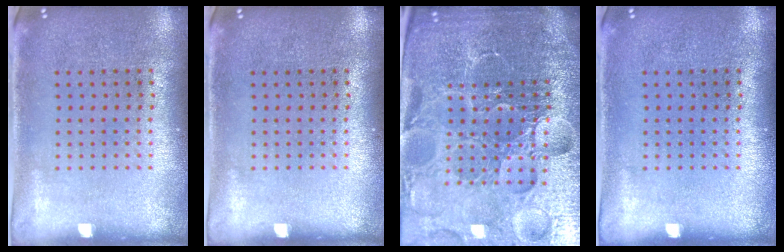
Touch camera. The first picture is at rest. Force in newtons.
{"total": 0.0}
{"total": 6.7, "press": 5.9, "slide": 3.2}
{"total": 0.0}